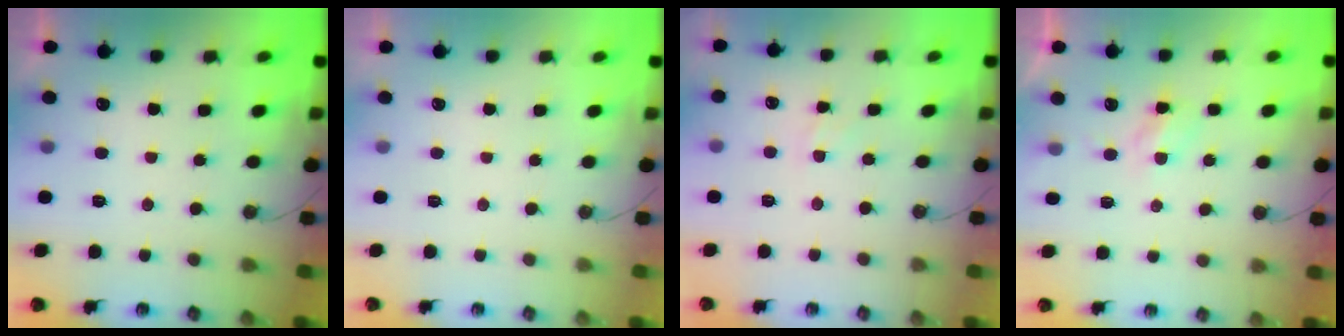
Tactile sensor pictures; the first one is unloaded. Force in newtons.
{"total": 0.0}
{"total": 3.0, "press": 3.0, "slide": 0.4}
{"total": 4.4, "press": 4.4, "slide": 0.5}